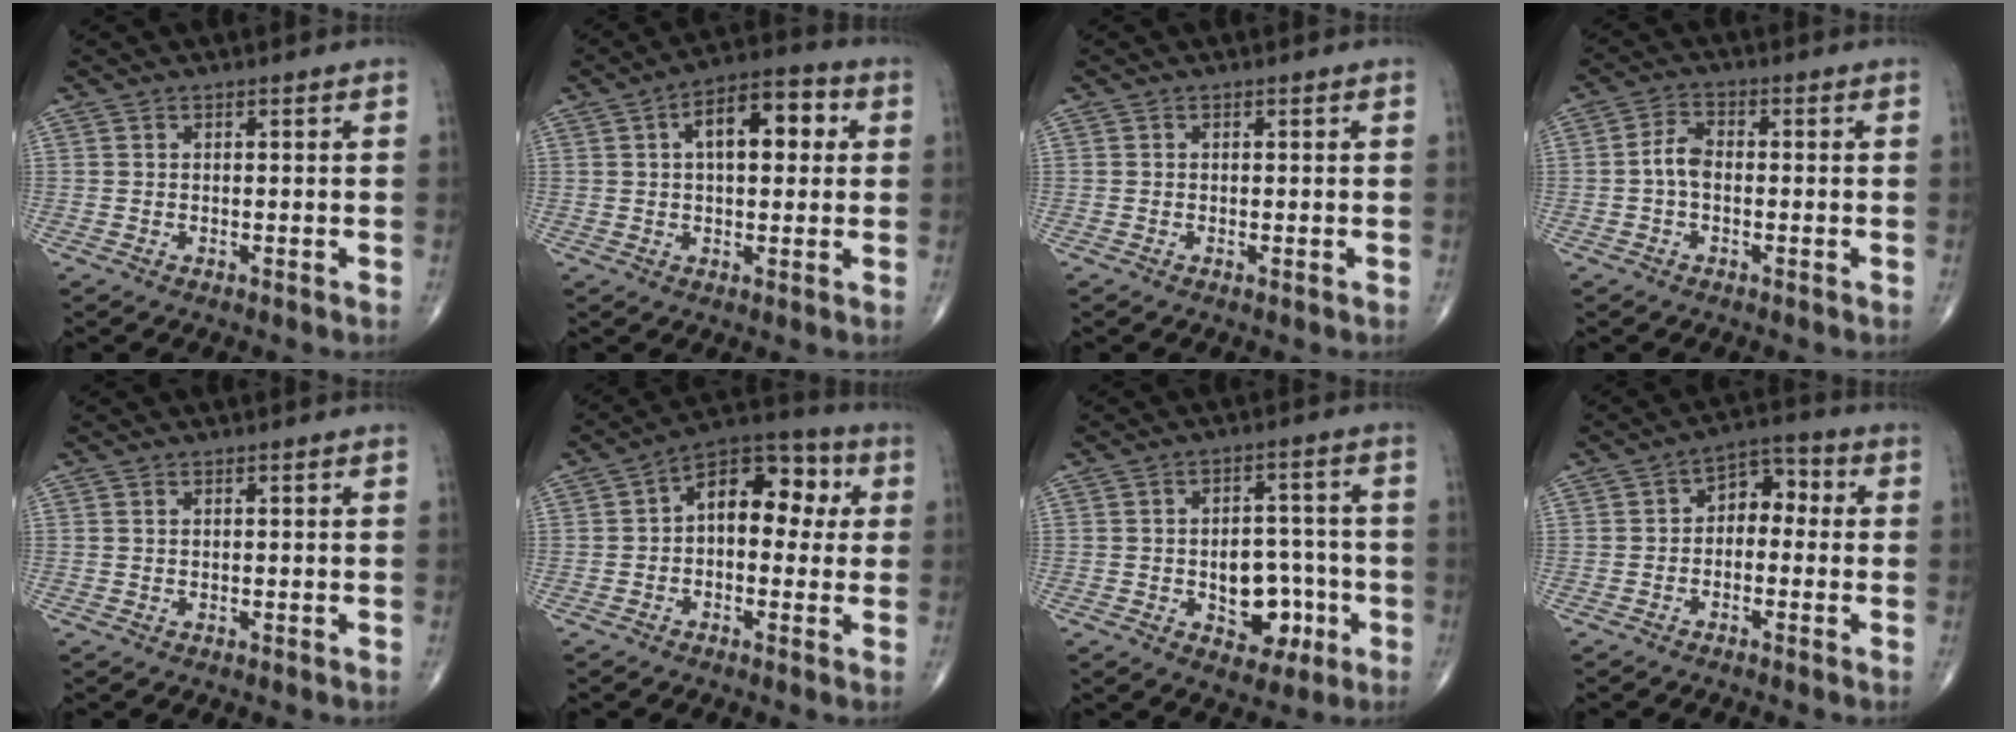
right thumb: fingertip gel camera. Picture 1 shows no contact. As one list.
[{"total": 11.4, "force": [2.7, 5.7, 9.5], "torque": [-0.125, 0.023, 0.033]}, {"total": 0.0}, {"total": 4.0, "force": [-0.7, 2.4, 3.1], "torque": [-0.056, 0.016, -0.019]}, {"total": 0.0}, {"total": 12.4, "force": [1.7, 7.6, 9.7], "torque": [-0.102, 0.036, 0.009]}, {"total": 9.9, "force": [-2.8, 6.7, 6.7], "torque": [-0.051, 0.032, -0.030]}, {"total": 6.3, "force": [-0.3, 4.3, 4.5], "torque": [-0.038, 0.032, -0.021]}]